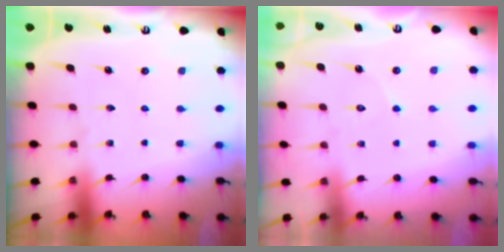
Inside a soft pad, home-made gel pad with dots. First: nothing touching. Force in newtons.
{"total": 4.9, "press": 4.9, "slide": 0.6}